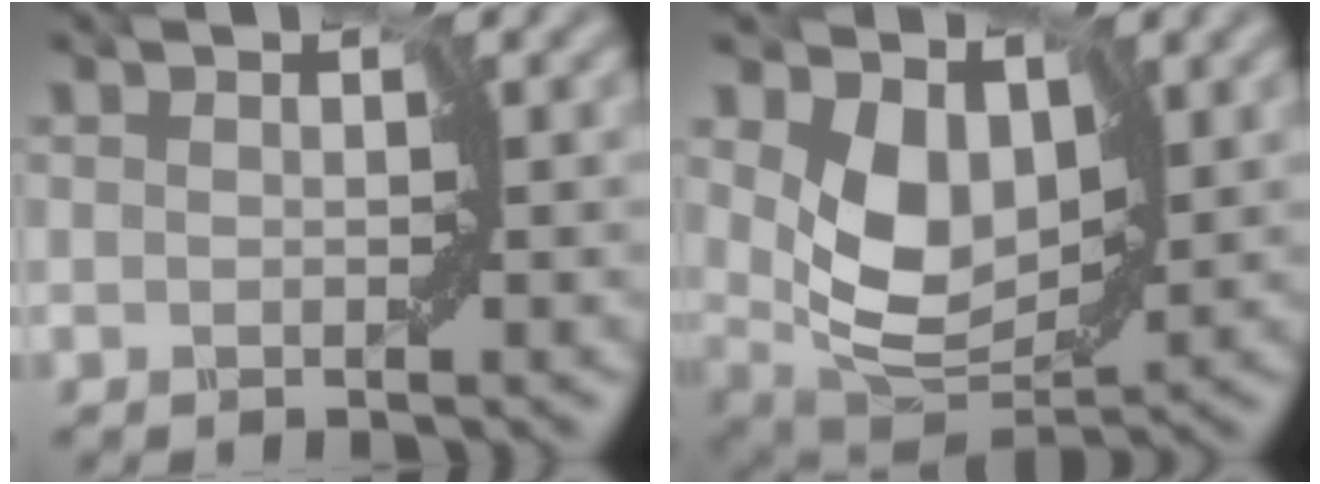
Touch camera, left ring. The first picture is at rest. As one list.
[{"total": 5.6, "force": [1.7, 3.8, 3.8], "torque": [-0.084, -0.019, 0.031]}]